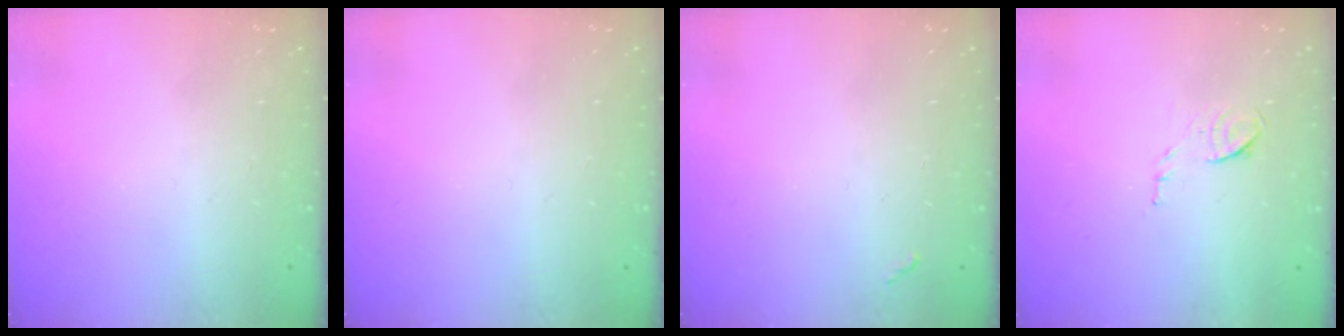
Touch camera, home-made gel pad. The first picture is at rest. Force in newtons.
{"total": 0.0}
{"total": 2.8, "press": 2.8, "slide": 0.4}
{"total": 6.5, "press": 6.4, "slide": 1.1}